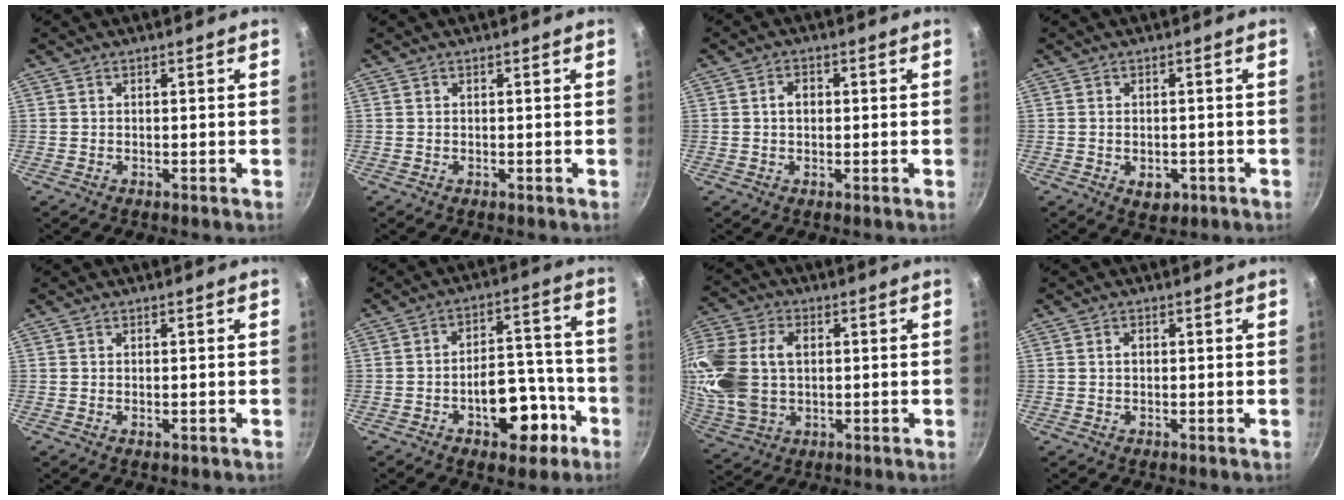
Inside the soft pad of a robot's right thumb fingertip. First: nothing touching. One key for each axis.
{"total": 0.0}
{"total": 2.8, "fx": 0.2, "fy": 2.0, "fz": 1.9, "tx": -0.018, "ty": 0.010, "tz": 0.001}
{"total": 3.8, "fx": -1.3, "fy": 2.6, "fz": 2.5, "tx": -0.029, "ty": 0.004, "tz": -0.009}
{"total": 0.6, "fx": -0.2, "fy": 0.2, "fz": 0.6, "tx": -0.009, "ty": -0.001, "tz": -0.002}
{"total": 13.4, "fx": -6.2, "fy": 7.2, "fz": 9.5, "tx": -0.096, "ty": 0.065, "tz": -0.082}
{"total": 19.3, "fx": 2.2, "fy": 13.9, "fz": 13.2, "tx": -0.292, "ty": 0.021, "tz": 0.047}
{"total": 1.3, "fx": 0.1, "fy": 0.9, "fz": 0.9, "tx": -0.013, "ty": 0.006, "tz": 0.001}